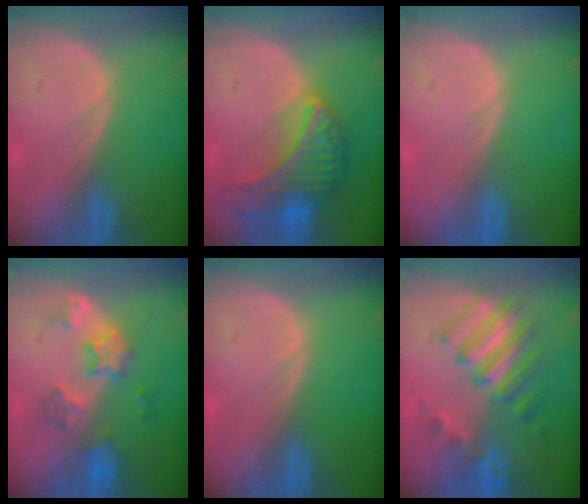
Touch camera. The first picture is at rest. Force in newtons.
{"total": 9.5, "press": 9.5, "slide": 0.5}
{"total": 0.0}
{"total": 5.9, "press": 5.7, "slide": 1.8}
{"total": 0.0}
{"total": 7.7, "press": 7.6, "slide": 0.9}